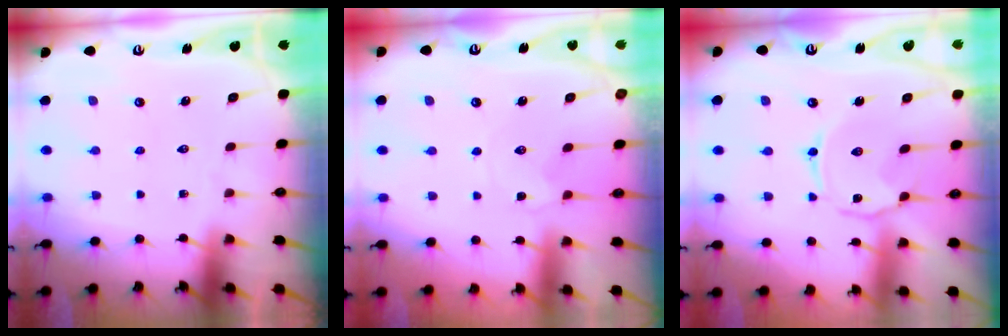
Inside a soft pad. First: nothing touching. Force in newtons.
{"total": 2.7, "press": 2.7, "slide": 0.4}
{"total": 4.3, "press": 4.3, "slide": 0.4}